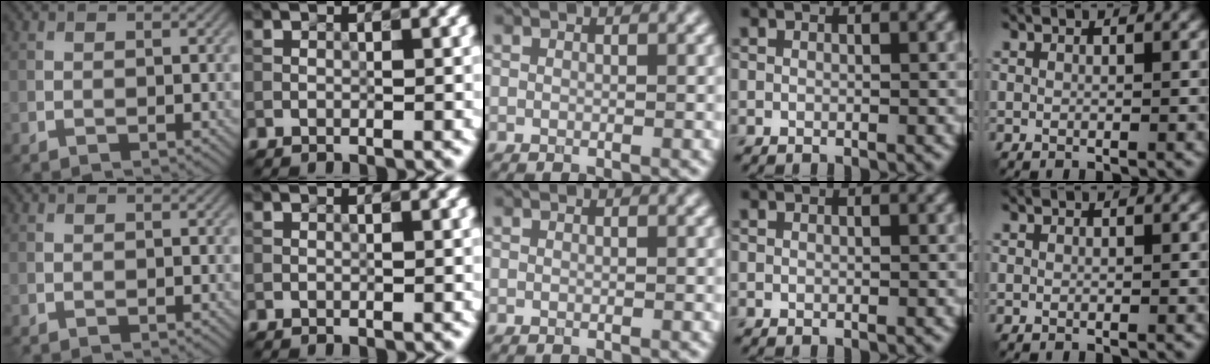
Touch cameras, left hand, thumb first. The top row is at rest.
{}